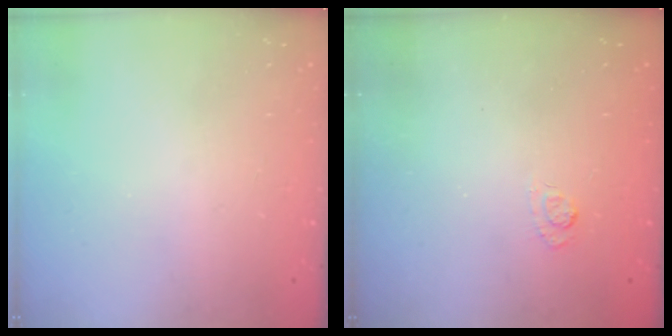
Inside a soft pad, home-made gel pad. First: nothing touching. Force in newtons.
{"total": 2.7, "press": 2.3, "slide": 1.5}